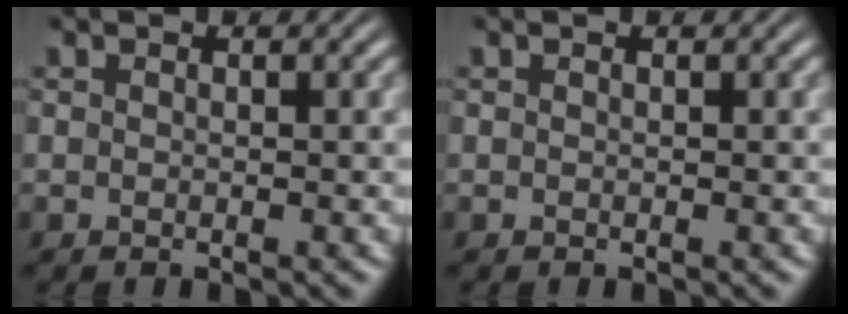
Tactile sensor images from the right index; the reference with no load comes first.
{"total": 0.0}